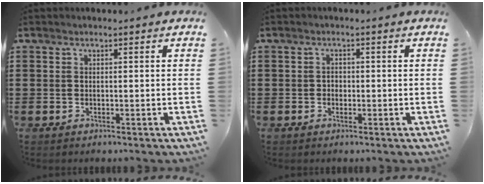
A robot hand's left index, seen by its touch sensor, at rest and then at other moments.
{"total": 1.1, "force": [-0.3, 0.9, 0.6], "torque": [-0.013, 0.006, -0.008]}